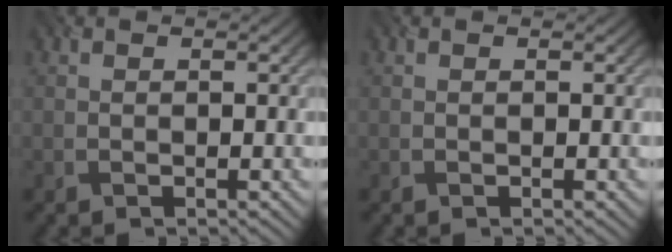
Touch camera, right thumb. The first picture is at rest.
{"total": 0.0}